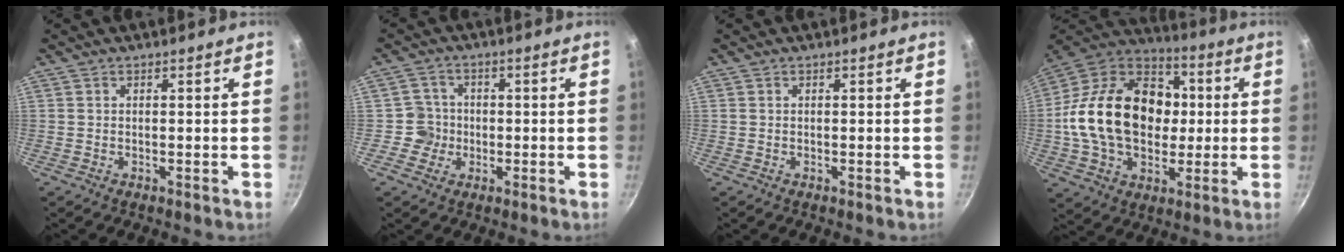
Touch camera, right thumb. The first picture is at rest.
{"total": 4.2, "force": [-0.9, 4.1, 0.2], "torque": [0.032, 0.011, -0.023]}
{"total": 0.0}
{"total": 25.4, "force": [0.7, 18.3, 17.6], "torque": [-0.272, 0.032, 0.005]}